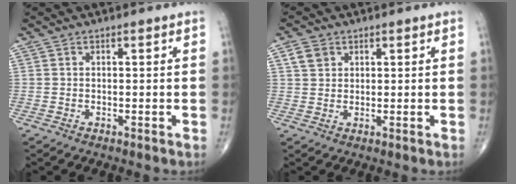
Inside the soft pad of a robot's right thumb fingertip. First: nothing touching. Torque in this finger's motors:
{"motor_torque": [-0.19, 0.18, -0.05, 0.00, 0.00]}